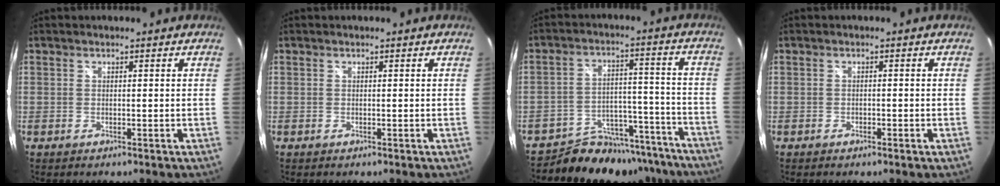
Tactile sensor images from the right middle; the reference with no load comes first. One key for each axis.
{"total": 0.0}
{"total": 15.3, "fx": -13.5, "fy": 6.6, "fz": 3.0, "tx": -0.052, "ty": 0.038, "tz": -0.181}
{"total": 0.7, "fx": -0.5, "fy": 0.2, "fz": 0.3, "tx": -0.006, "ty": -0.001, "tz": -0.012}